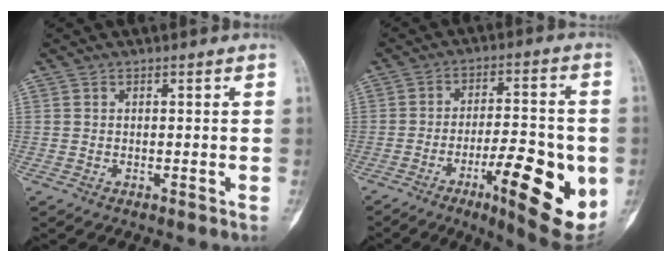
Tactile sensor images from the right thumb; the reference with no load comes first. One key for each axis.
{"total": 18.1, "fx": -5.7, "fy": 5.0, "fz": 16.5, "tx": -0.213, "ty": 0.005, "tz": -0.077}